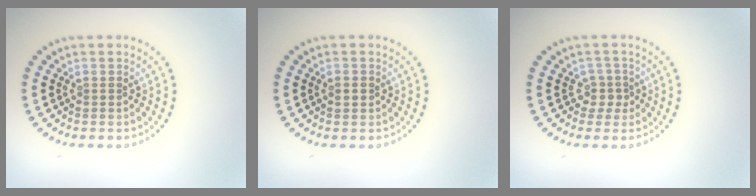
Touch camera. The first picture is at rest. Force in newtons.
{"total": 1.1, "press": 1.1, "slide": 0.1}
{"total": 1.7, "press": 1.1, "slide": 1.3}